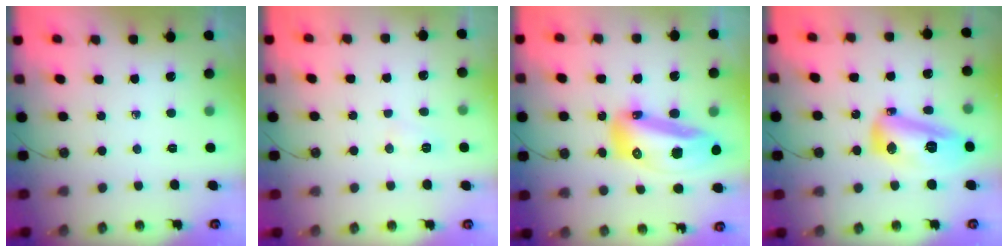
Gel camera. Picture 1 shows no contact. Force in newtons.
{"total": 5.3, "press": 5.2, "slide": 0.6}
{"total": 18.9, "press": 18.8, "slide": 2.3}
{"total": 14.9, "press": 14.8, "slide": 1.2}